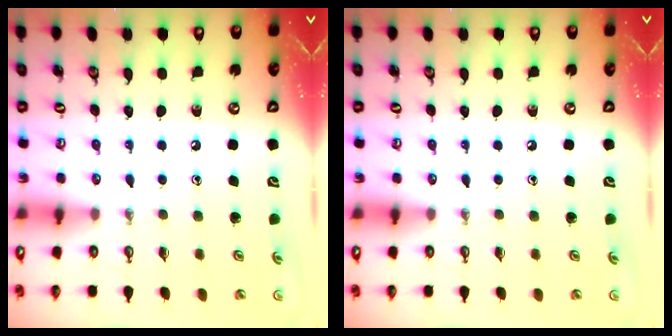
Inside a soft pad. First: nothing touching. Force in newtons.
{"total": 0.0}